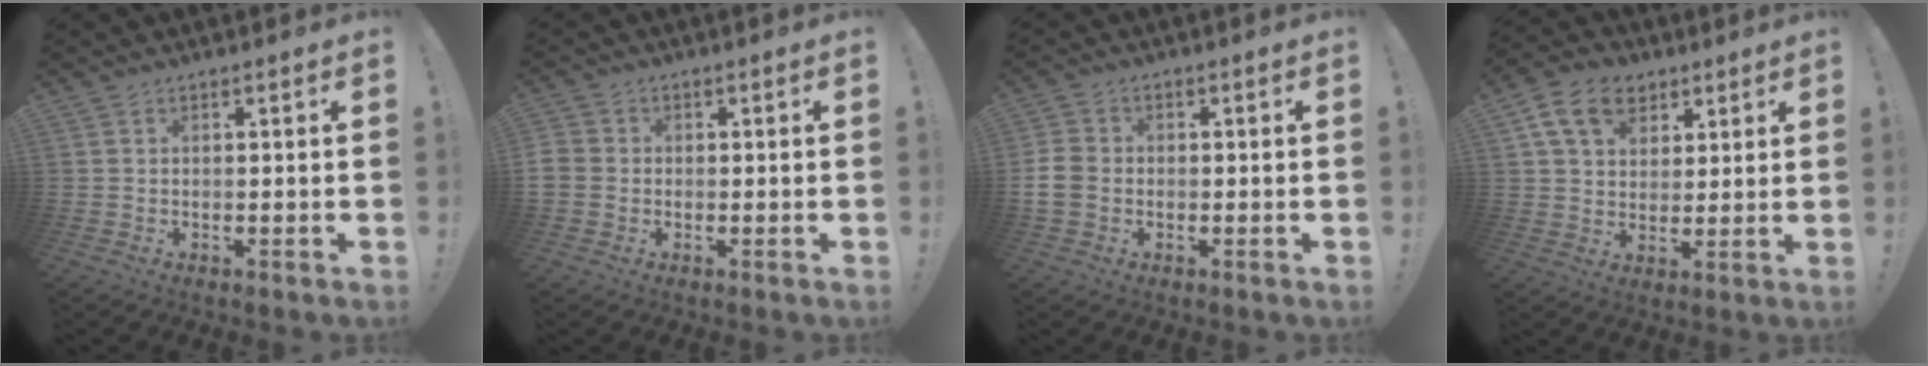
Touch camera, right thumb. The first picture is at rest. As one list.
[{"total": 3.6, "force": [-0.9, 3.3, 1.3], "torque": [-0.037, 0.008, -0.018]}, {"total": 6.5, "force": [-1.2, 5.1, 3.8], "torque": [-0.081, 0.007, -0.020]}, {"total": 12.9, "force": [6.2, 9.3, 6.4], "torque": [-0.097, -0.020, 0.120]}]